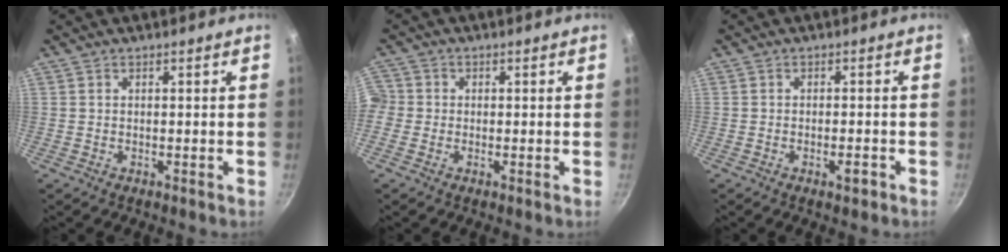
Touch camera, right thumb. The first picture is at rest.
{"total": 4.0, "force": [-0.7, 3.7, 1.1], "torque": [-0.016, 0.011, -0.024]}
{"total": 2.4, "force": [-1.2, 0.9, 1.9], "torque": [-0.025, 0.008, -0.018]}